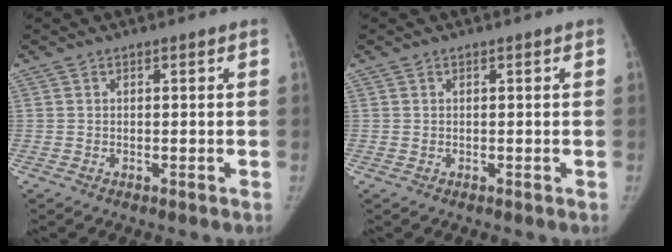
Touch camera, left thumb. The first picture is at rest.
{"total": 0.0}